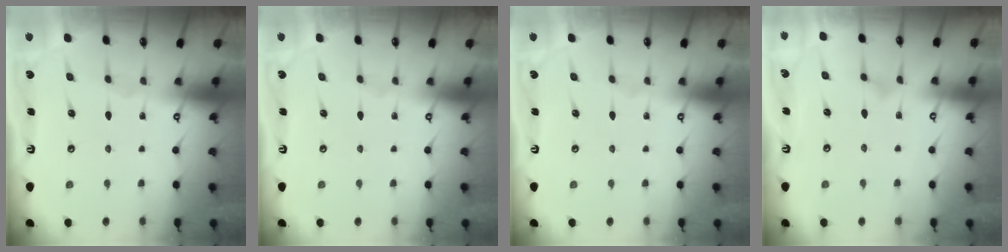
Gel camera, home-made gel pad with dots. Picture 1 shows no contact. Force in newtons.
{"total": 0.0}
{"total": 0.0}
{"total": 3.4, "press": 3.4, "slide": 0.2}